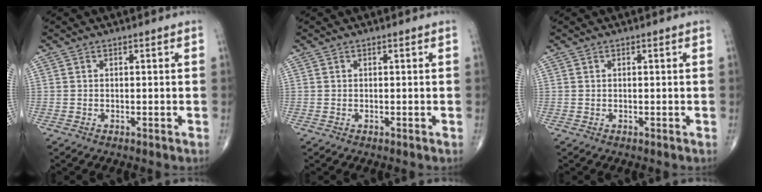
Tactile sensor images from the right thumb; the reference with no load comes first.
{"total": 0.0}
{"total": 0.0}